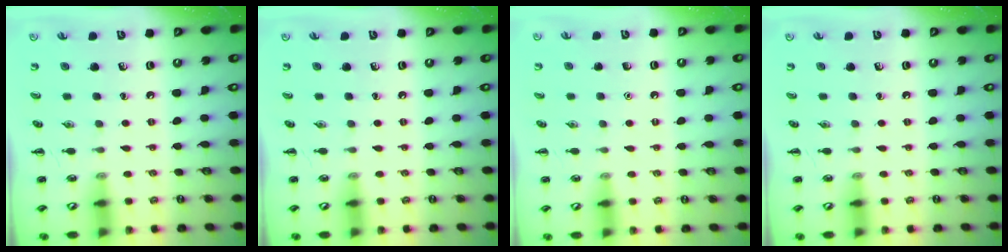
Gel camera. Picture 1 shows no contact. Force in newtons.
{"total": 0.0}
{"total": 1.6, "press": 1.6, "slide": 0.1}
{"total": 0.0}